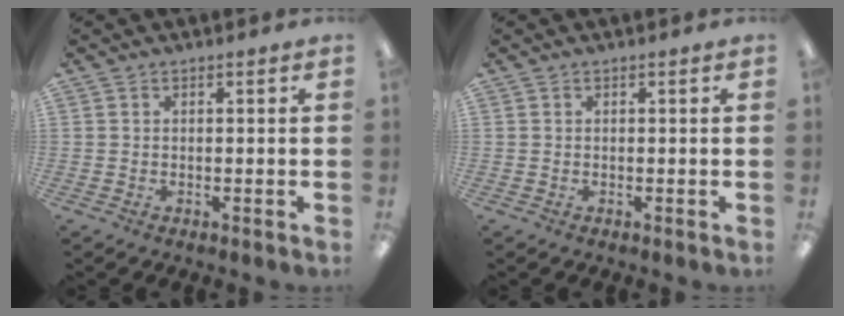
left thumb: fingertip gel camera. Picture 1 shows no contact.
{"total": 0.0}